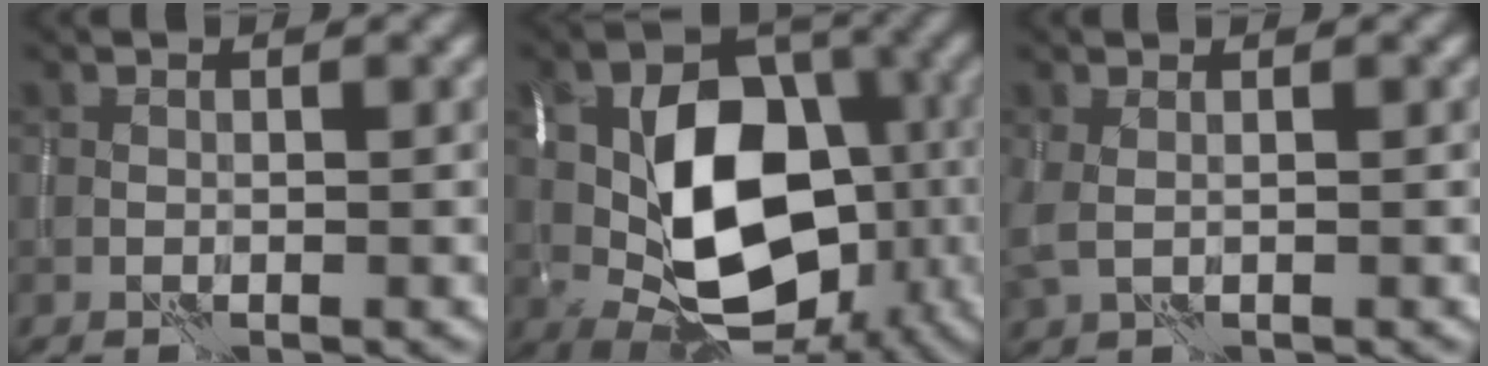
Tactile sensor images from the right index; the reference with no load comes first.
{"total": 13.9, "force": [-0.8, 9.4, 10.2], "torque": [-0.156, -0.002, -0.017]}
{"total": 1.5, "force": [0.4, 0.7, 1.3], "torque": [-0.032, 0.003, 0.006]}